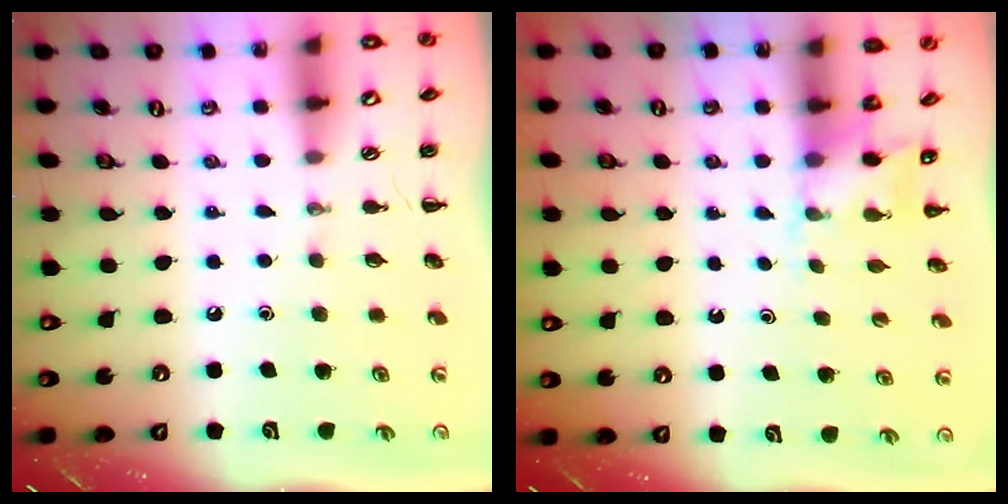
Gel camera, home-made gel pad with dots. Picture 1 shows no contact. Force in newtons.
{"total": 3.0, "press": 2.8, "slide": 1.0}